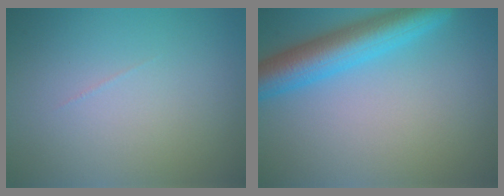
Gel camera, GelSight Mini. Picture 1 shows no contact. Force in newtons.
{"total": 6.1, "press": 6.1, "slide": 0.3}